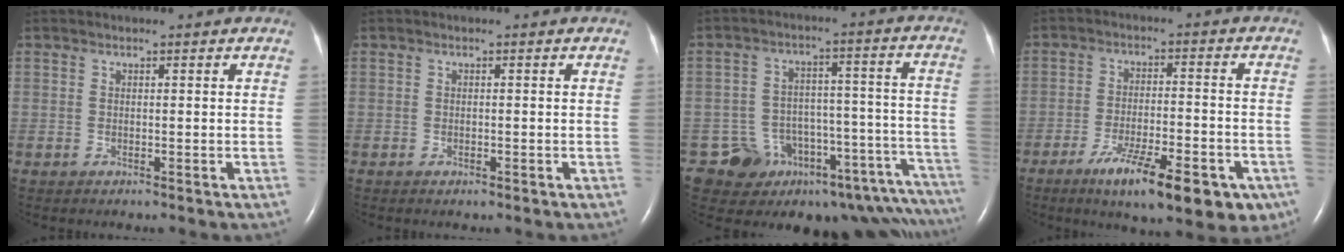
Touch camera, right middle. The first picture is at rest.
{"total": 0.6, "force": [-0.3, 0.3, 0.3], "torque": [-0.005, 0.001, -0.002]}
{"total": 16.6, "force": [-13.8, 7.0, 5.8], "torque": [-0.009, 0.084, -0.174]}
{"total": 14.5, "force": [-8.7, 4.0, 10.9], "torque": [-0.130, -0.008, -0.127]}